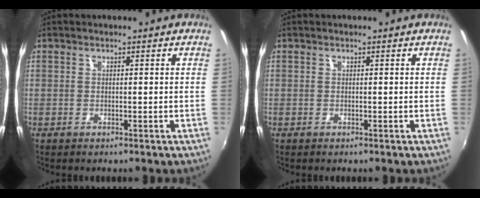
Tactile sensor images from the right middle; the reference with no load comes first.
{"total": 0.0}